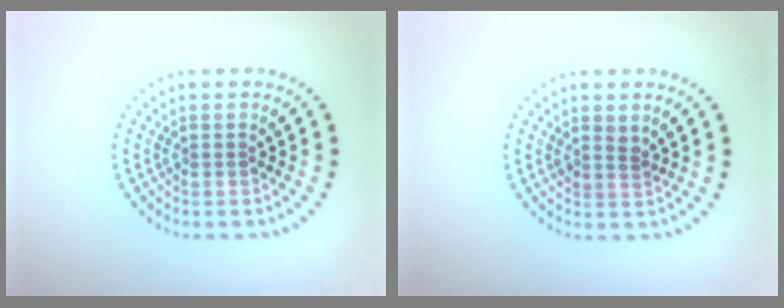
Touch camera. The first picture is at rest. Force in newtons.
{"total": 1.0, "press": 0.8, "slide": 0.7}